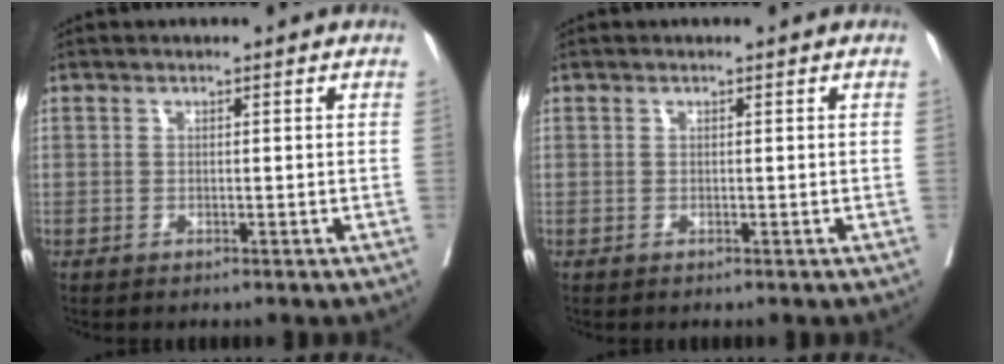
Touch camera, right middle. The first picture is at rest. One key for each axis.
{"total": 0.0}